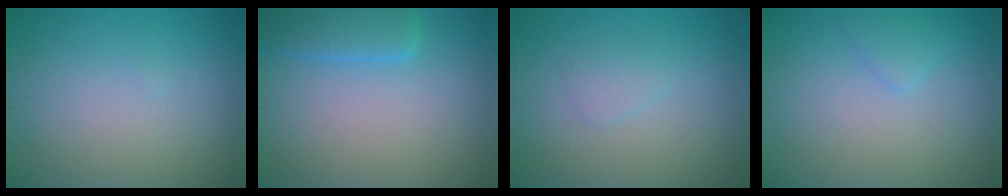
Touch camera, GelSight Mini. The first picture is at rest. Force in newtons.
{"total": 3.1, "press": 3.1, "slide": 0.3}
{"total": 1.1, "press": 1.1, "slide": 0.1}
{"total": 1.2, "press": 1.1, "slide": 0.1}